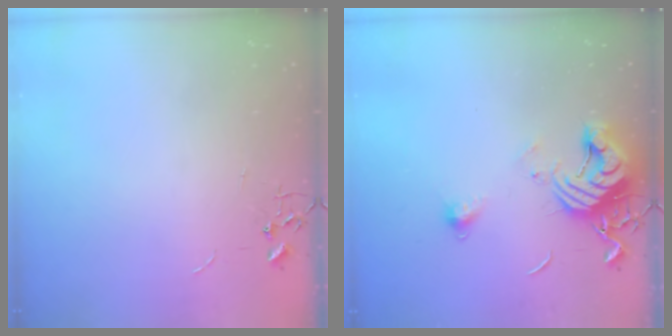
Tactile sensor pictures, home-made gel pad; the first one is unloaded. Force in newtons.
{"total": 13.4, "press": 13.3, "slide": 1.4}